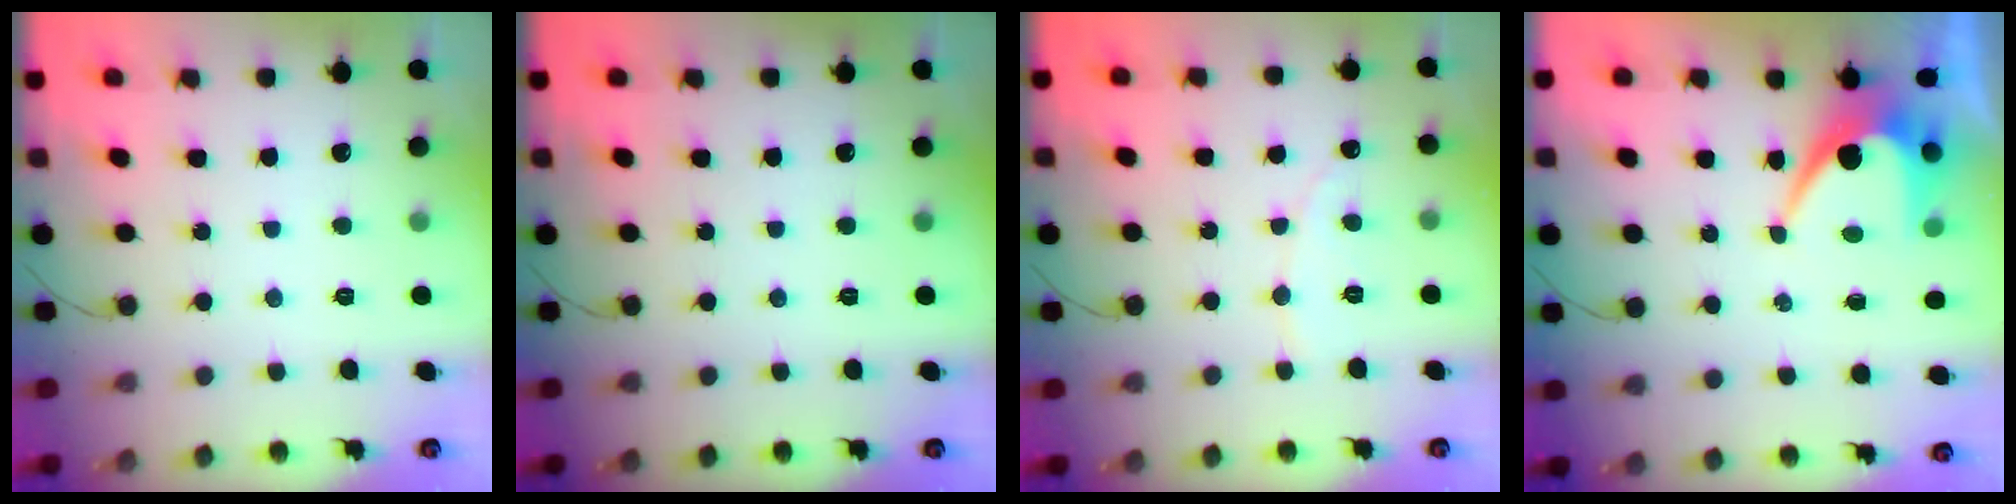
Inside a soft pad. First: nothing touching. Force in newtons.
{"total": 0.0}
{"total": 2.9, "press": 2.9, "slide": 0.3}
{"total": 8.1, "press": 8.1, "slide": 0.4}